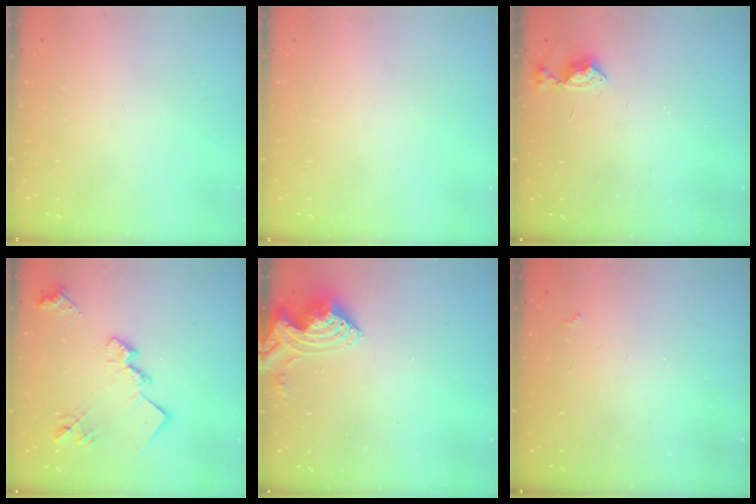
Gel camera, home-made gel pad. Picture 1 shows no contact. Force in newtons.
{"total": 0.0}
{"total": 5.8, "press": 5.7, "slide": 0.8}
{"total": 17.8, "press": 17.7, "slide": 0.9}
{"total": 9.3, "press": 9.3, "slide": 0.4}
{"total": 2.3, "press": 2.2, "slide": 0.4}